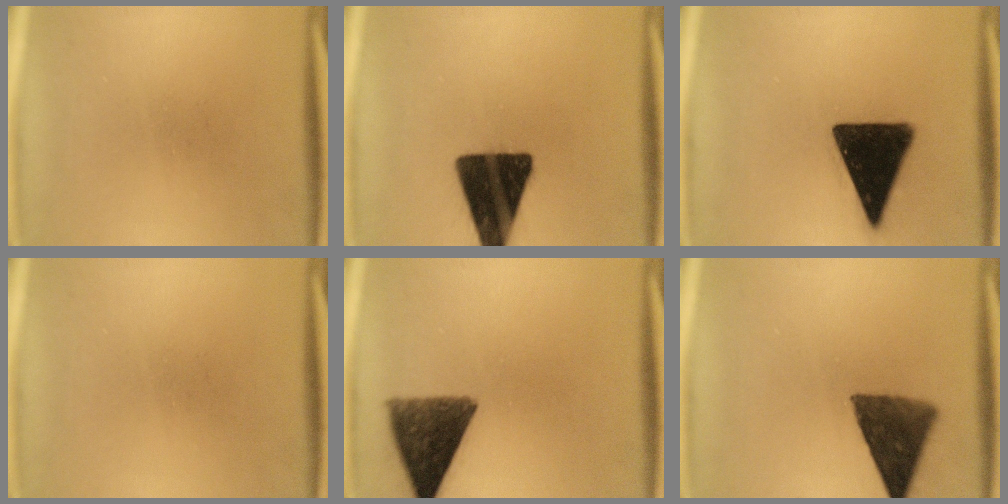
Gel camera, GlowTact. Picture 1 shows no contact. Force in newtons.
{"total": 18.0}
{"total": 17.9}
{"total": 0.0}
{"total": 10.7}
{"total": 10.4}